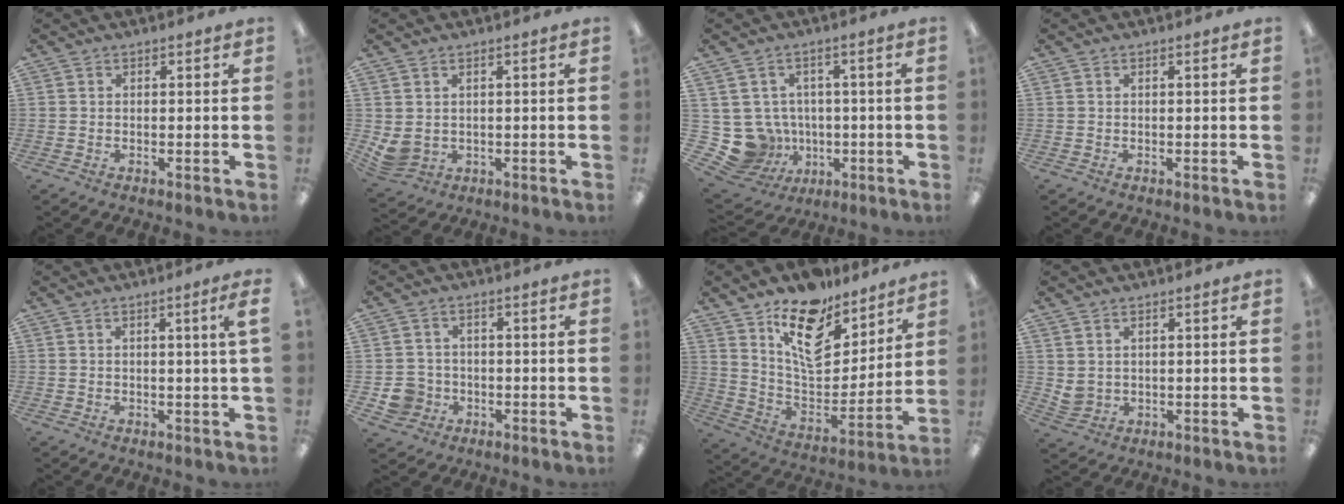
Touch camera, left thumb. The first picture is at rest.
{"total": 3.5, "force": [0.9, 3.0, 1.6], "torque": [-0.054, -0.010, 0.016]}
{"total": 9.7, "force": [-1.4, 9.4, 2.2], "torque": [-0.082, -0.002, -0.013]}
{"total": 0.0}
{"total": 2.7, "force": [0.7, -0.6, 2.5], "torque": [-0.038, -0.010, 0.008]}
{"total": 5.6, "force": [-1.8, 5.1, 1.3], "torque": [-0.031, 0.012, -0.030]}
{"total": 16.6, "force": [11.4, 8.6, 8.5], "torque": [-0.132, -0.087, 0.203]}
{"total": 2.7, "force": [1.6, 2.0, 0.6], "torque": [-0.017, -0.006, 0.031]}